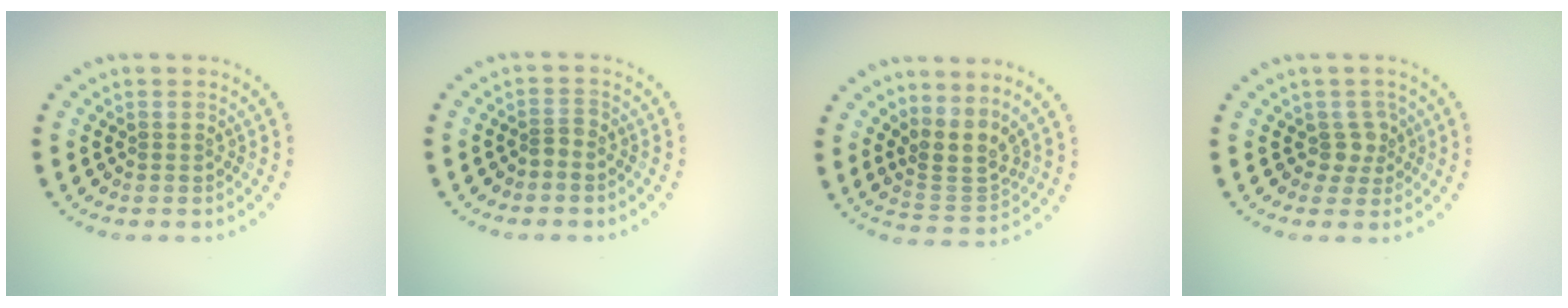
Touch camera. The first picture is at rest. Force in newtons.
{"total": 0.9, "press": 0.6, "slide": 0.7}
{"total": 3.0, "press": 2.2, "slide": 2.0}
{"total": 1.9, "press": 1.4, "slide": 1.3}